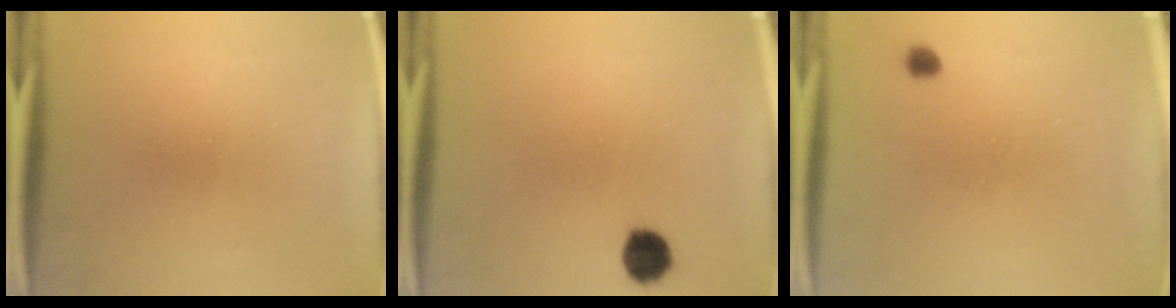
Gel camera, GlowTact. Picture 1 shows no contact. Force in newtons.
{"total": 4.9}
{"total": 1.3}